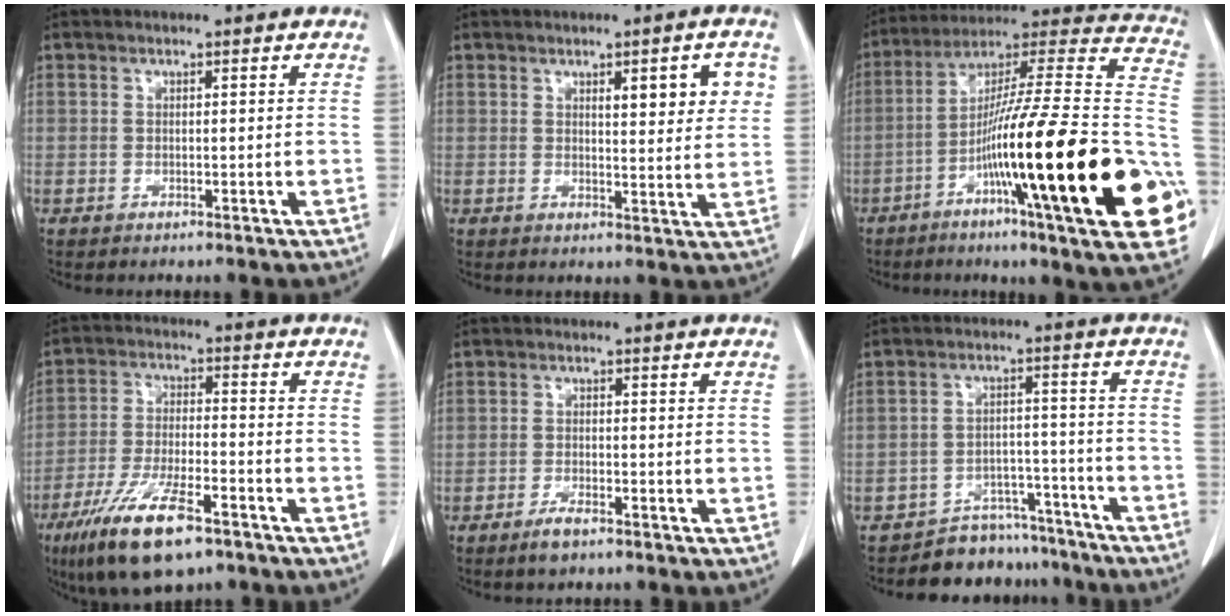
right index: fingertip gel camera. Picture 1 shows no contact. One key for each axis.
{"total": 6.9, "fx": 2.6, "fy": 1.4, "fz": 6.2, "tx": -0.077, "ty": 0.000, "tz": 0.033}
{"total": 35.1, "fx": -10.2, "fy": 2.6, "fz": 33.5, "tx": -0.418, "ty": -0.016, "tz": -0.176}
{"total": 12.8, "fx": -8.1, "fy": 3.1, "fz": 9.4, "tx": -0.184, "ty": -0.020, "tz": -0.141}
{"total": 2.6, "fx": -1.9, "fy": 0.5, "fz": 1.6, "tx": -0.036, "ty": -0.003, "tz": -0.035}
{"total": 8.7, "fx": -7.9, "fy": 3.7, "fz": -0.3, "tx": 0.025, "ty": 0.042, "tz": -0.117}